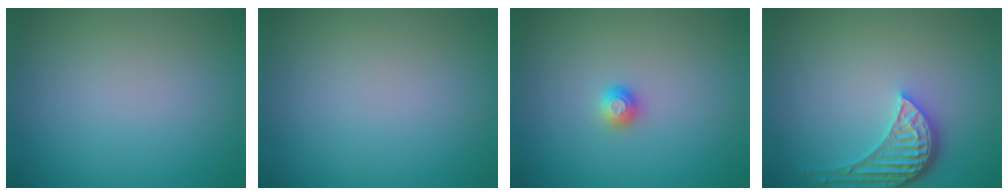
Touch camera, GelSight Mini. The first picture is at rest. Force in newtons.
{"total": 0.0}
{"total": 1.2, "press": 1.2, "slide": 0.1}
{"total": 4.3, "press": 3.5, "slide": 2.6}